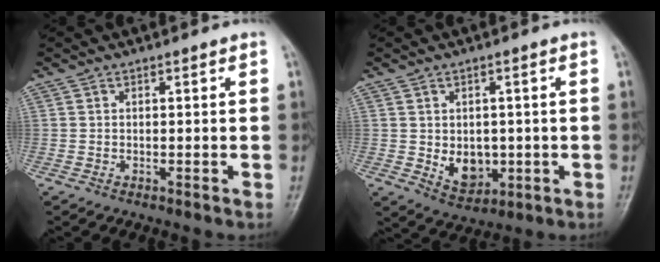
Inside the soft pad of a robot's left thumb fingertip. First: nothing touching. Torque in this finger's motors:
{"motor_torque": [0.96, 1.02, 0.47, -0.15, 0.06]}